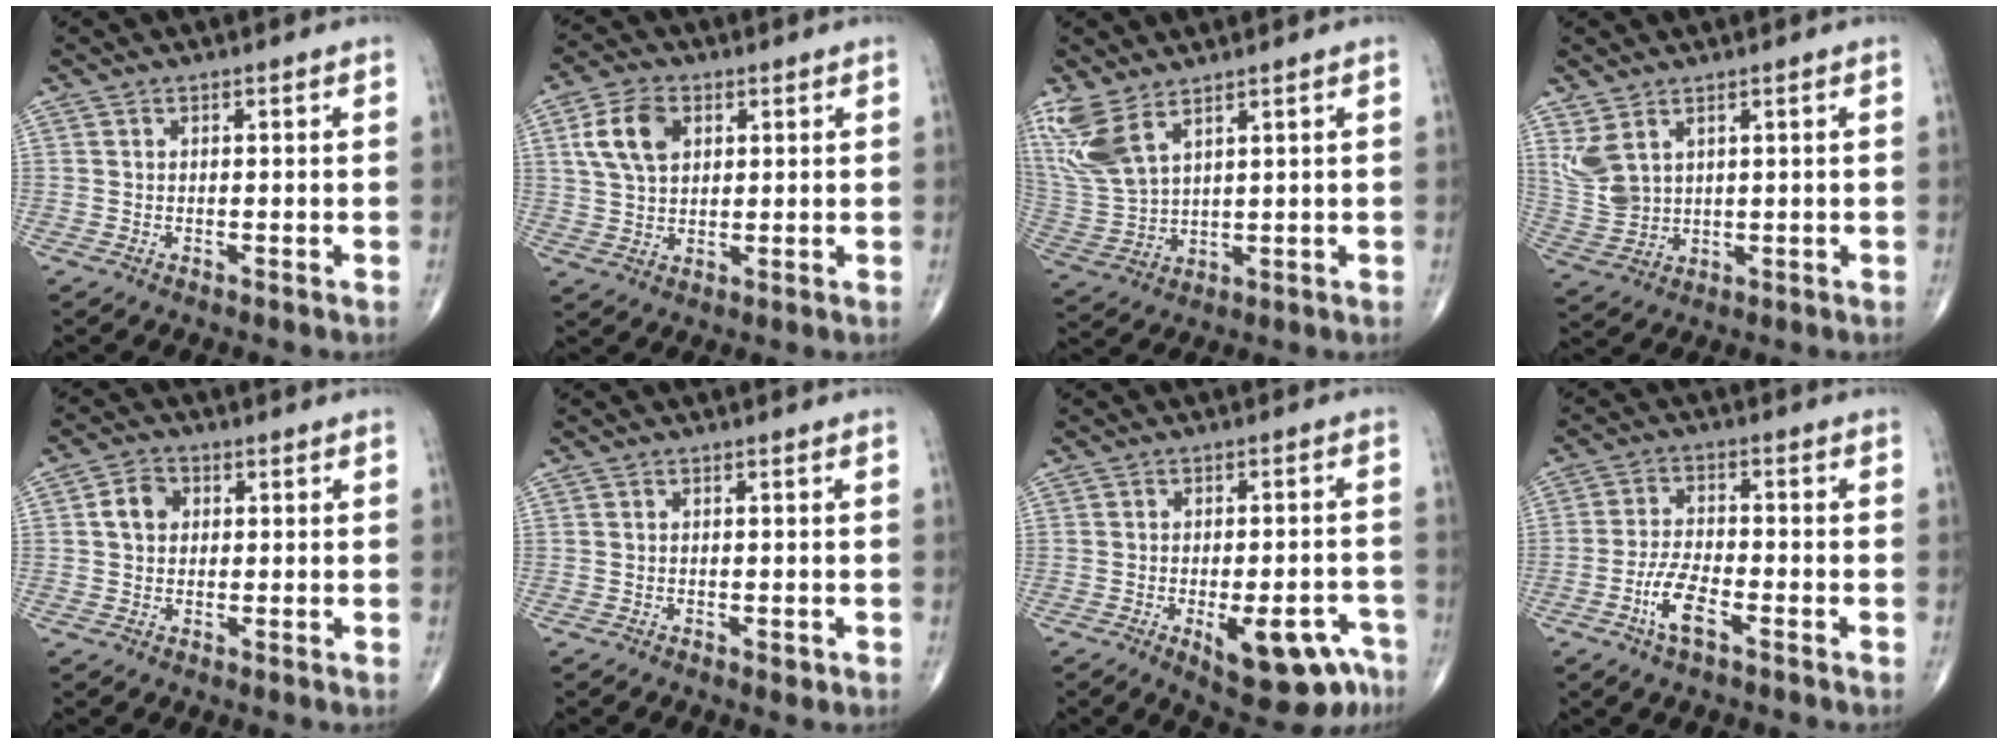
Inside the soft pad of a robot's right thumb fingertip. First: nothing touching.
{"total": 8.6, "force": [2.8, 5.6, 5.9], "torque": [-0.105, 0.000, 0.054]}
{"total": 10.4, "force": [6.6, 4.1, 6.9], "torque": [-0.166, -0.021, 0.154]}
{"total": 6.2, "force": [3.2, 3.6, 4.0], "torque": [-0.082, -0.009, 0.080]}
{"total": 4.3, "force": [0.7, 3.4, 2.5], "torque": [-0.036, 0.010, 0.007]}
{"total": 1.0, "force": [-0.5, 0.5, 0.8], "torque": [-0.011, -0.002, -0.006]}
{"total": 13.2, "force": [-6.7, 5.2, 10.1], "torque": [-0.107, 0.029, -0.080]}
{"total": 6.7, "force": [-3.3, 2.3, 5.3], "torque": [-0.110, 0.016, -0.063]}